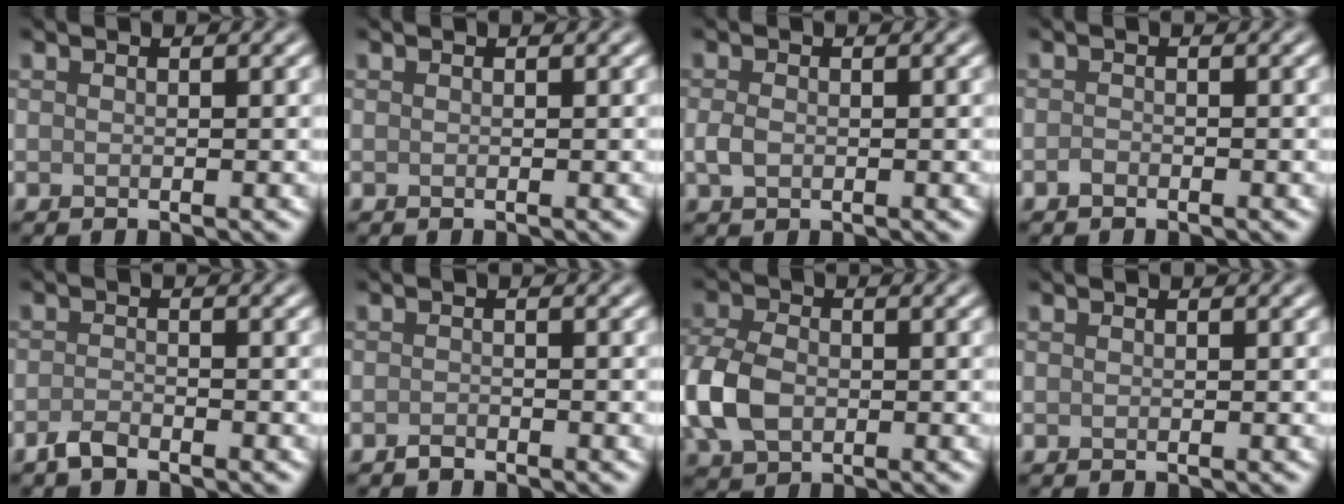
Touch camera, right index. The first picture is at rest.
{"total": 0.0}
{"total": 1.4, "force": [-0.2, 0.9, 1.0], "torque": [-0.023, -0.001, -0.006]}
{"total": 0.7, "force": [-0.5, 0.3, 0.3], "torque": [-0.005, -0.001, -0.011]}
{"total": 1.5, "force": [-1.3, 0.4, 0.8], "torque": [-0.018, 0.002, -0.028]}
{"total": 0.8, "force": [-0.7, 0.2, 0.2], "torque": [-0.003, 0.001, -0.015]}
{"total": 5.8, "force": [-1.2, 3.9, 4.0], "torque": [-0.097, 0.002, -0.031]}
{"total": 0.0}